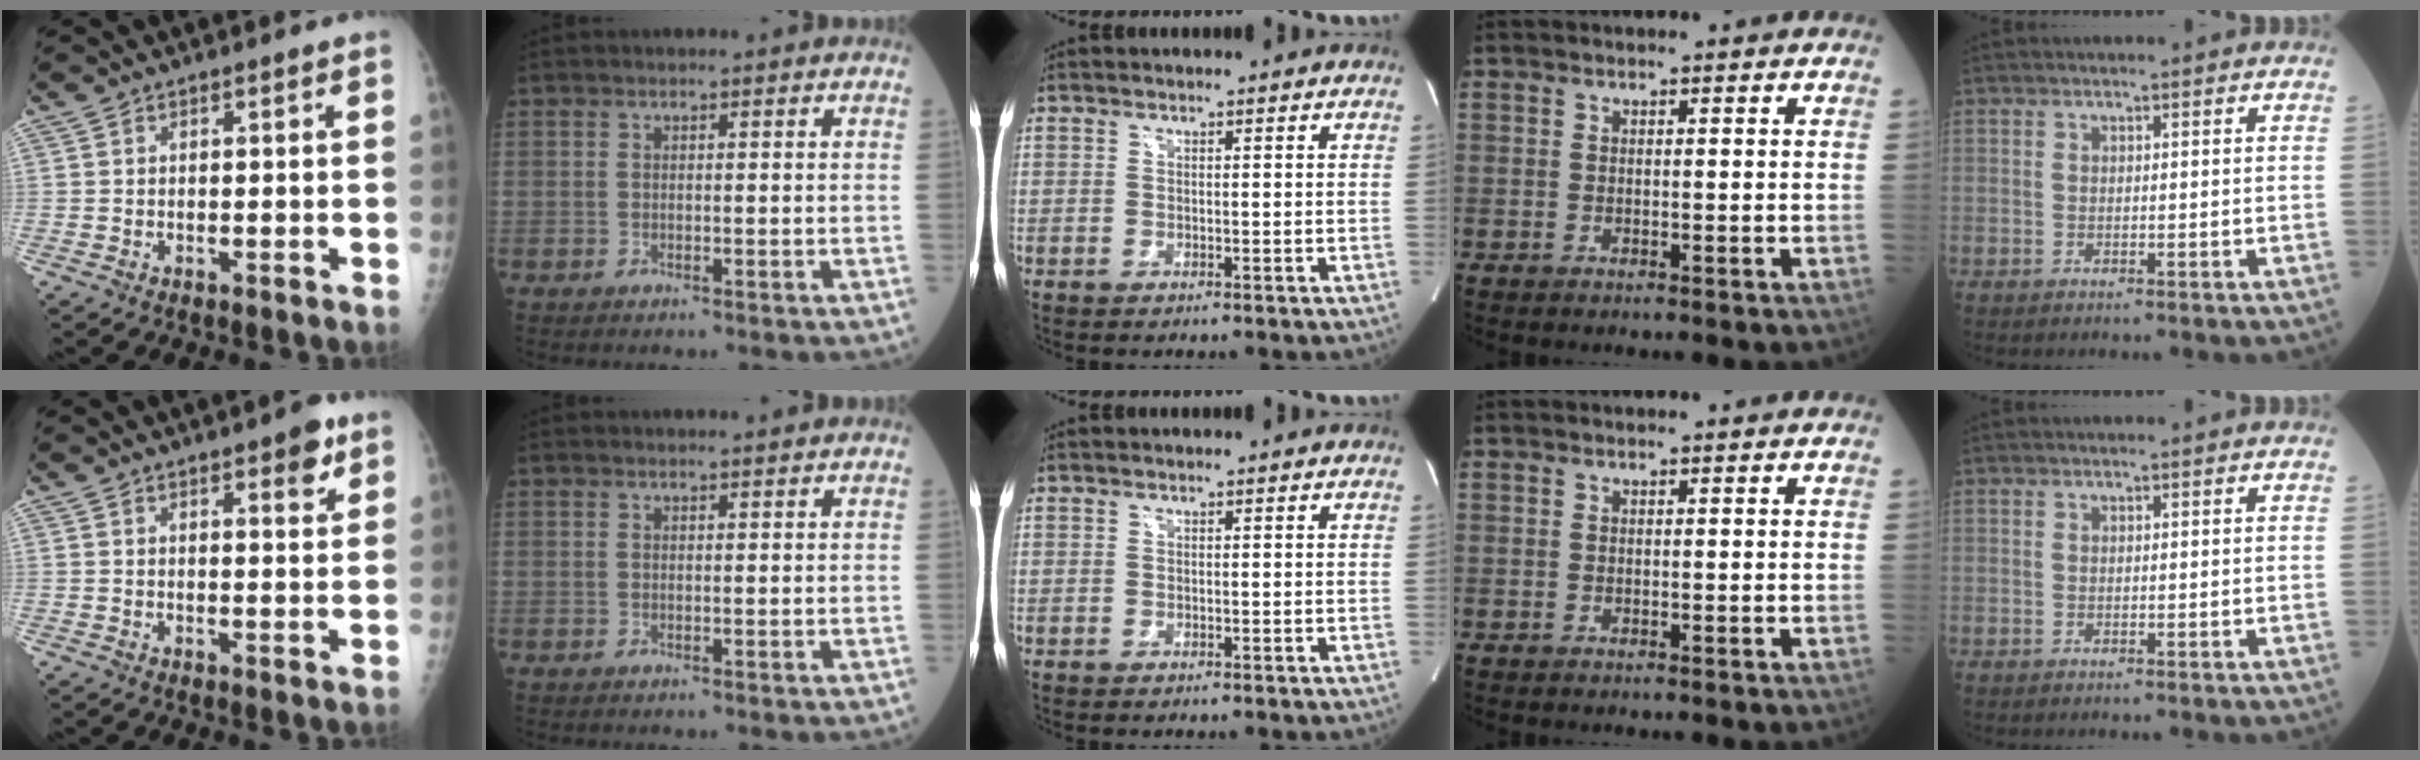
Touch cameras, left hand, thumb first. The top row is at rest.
{"thumb": {"total": 5.2, "force": [3.2, 1.5, 3.8], "torque": [-0.040, -0.016, 0.039]}, "index": {"total": 1.6, "force": [1.6, 0.0, 0.3], "torque": [-0.008, 0.008, 0.024]}}